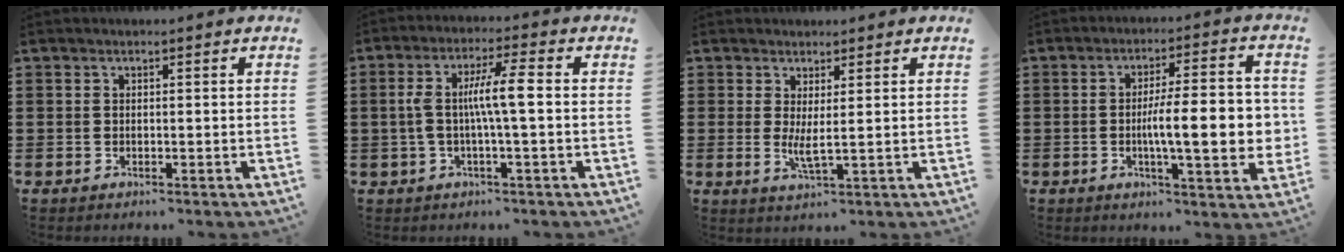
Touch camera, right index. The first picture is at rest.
{"total": 6.9, "force": [-0.1, 0.9, 6.9], "torque": [-0.135, -0.002, -0.010]}
{"total": 3.1, "force": [1.0, 0.0, 2.9], "torque": [-0.057, -0.009, 0.019]}
{"total": 11.4, "force": [-1.2, 2.5, 11.1], "torque": [-0.160, -0.004, -0.022]}